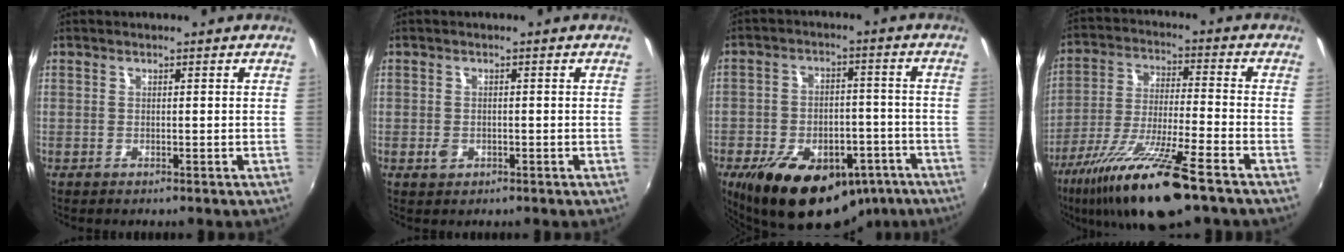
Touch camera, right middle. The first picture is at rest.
{"total": 1.8, "force": [-0.7, 1.4, 0.9], "torque": [-0.016, 0.000, -0.012]}
{"total": 23.0, "force": [-13.5, 12.9, 13.4], "torque": [-0.249, 0.000, -0.176]}
{"total": 17.8, "force": [-11.9, 2.1, 13.0], "torque": [-0.260, -0.036, -0.213]}